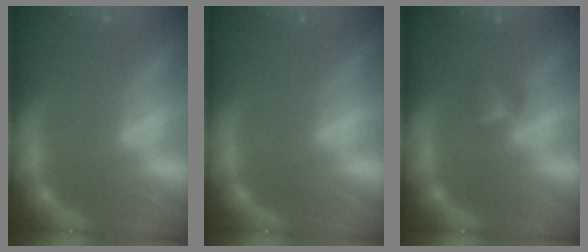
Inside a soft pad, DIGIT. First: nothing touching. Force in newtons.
{"total": 0.0}
{"total": 1.9}